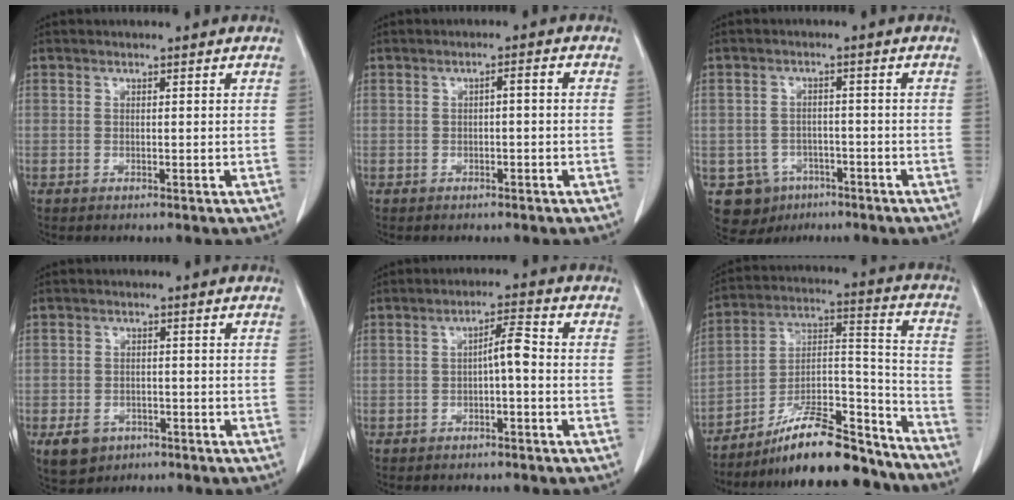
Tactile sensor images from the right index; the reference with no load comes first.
{"total": 1.4, "force": [-0.2, 0.3, 1.4], "torque": [-0.022, 0.006, -0.003]}
{"total": 6.8, "force": [-3.4, 5.8, 1.1], "torque": [-0.022, 0.009, -0.043]}
{"total": 4.8, "force": [-2.5, 3.7, 1.7], "torque": [-0.029, 0.003, -0.031]}
{"total": 3.6, "force": [-0.6, 0.5, 3.5], "torque": [-0.054, 0.012, -0.010]}
{"total": 21.4, "force": [-18.4, 3.9, 10.2], "torque": [-0.154, 0.033, -0.300]}